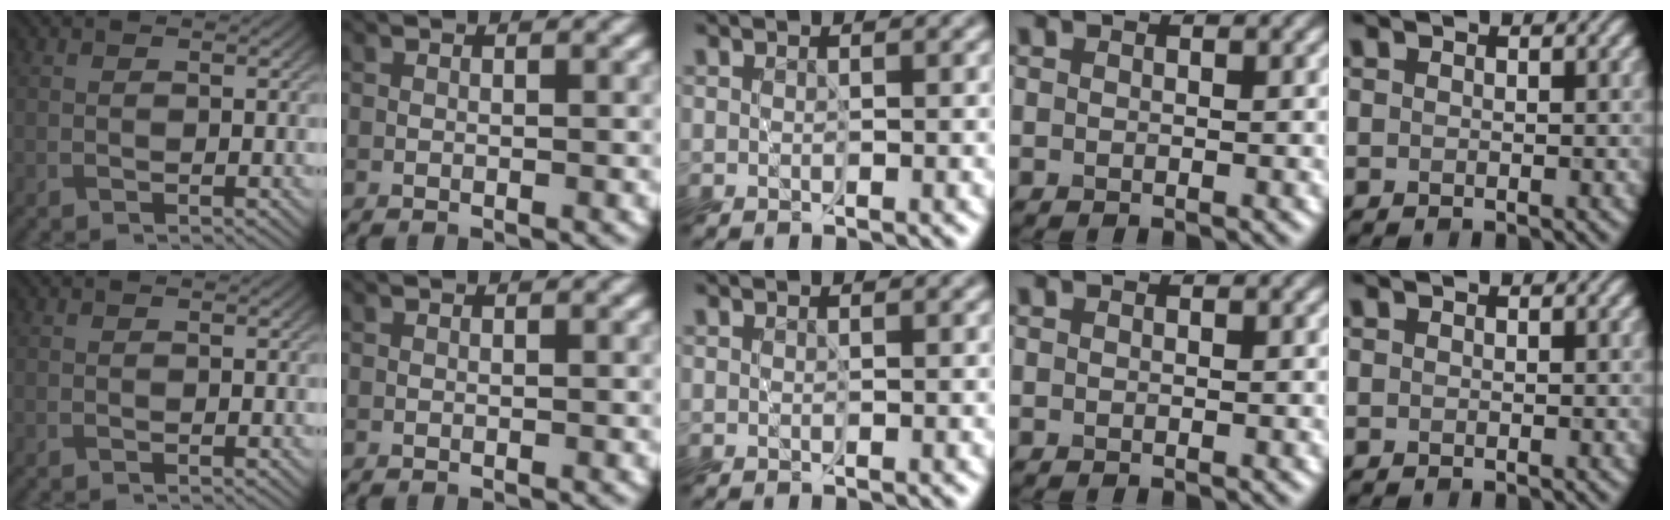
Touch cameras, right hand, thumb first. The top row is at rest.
{}